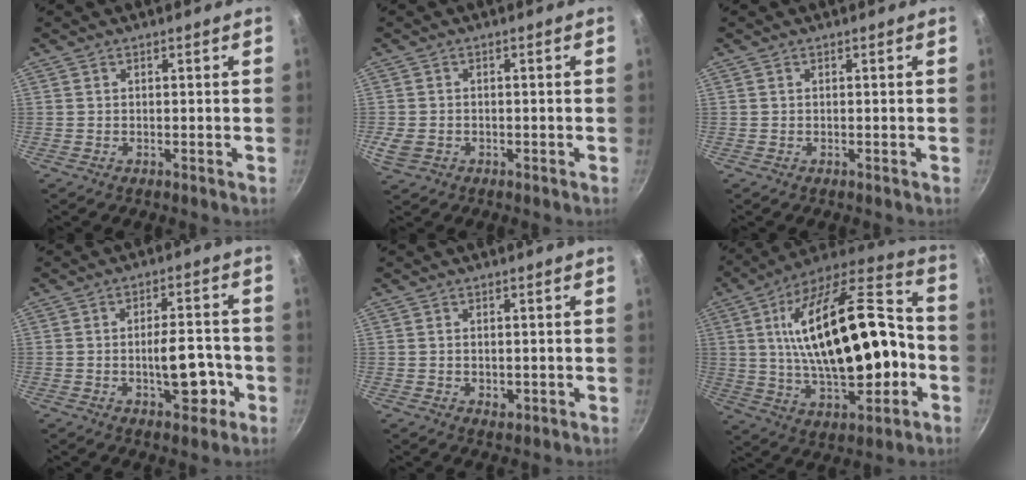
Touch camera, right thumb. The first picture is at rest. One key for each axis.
{"total": 3.8, "fx": -1.1, "fy": 3.0, "fz": 2.1, "tx": -0.044, "ty": 0.004, "tz": -0.016}
{"total": 0.0}
{"total": 9.0, "fx": -2.7, "fy": 4.2, "fz": 7.5, "tx": -0.080, "ty": 0.021, "tz": -0.037}
{"total": 2.3, "fx": -0.4, "fy": 1.6, "fz": 1.6, "tx": -0.021, "ty": -0.003, "tz": -0.004}
{"total": 29.2, "fx": -0.9, "fy": 13.9, "fz": 25.7, "tx": -0.422, "ty": 0.041, "tz": 0.002}